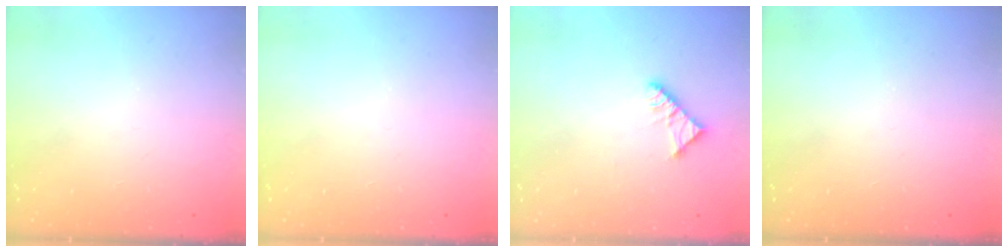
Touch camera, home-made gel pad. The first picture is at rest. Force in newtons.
{"total": 0.0}
{"total": 4.4, "press": 4.4, "slide": 0.6}
{"total": 0.0}